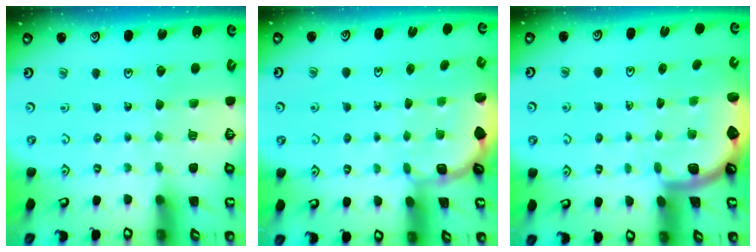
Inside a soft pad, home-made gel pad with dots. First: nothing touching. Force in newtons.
{"total": 2.0, "press": 1.8, "slide": 0.7}
{"total": 1.6, "press": 1.6, "slide": 0.1}